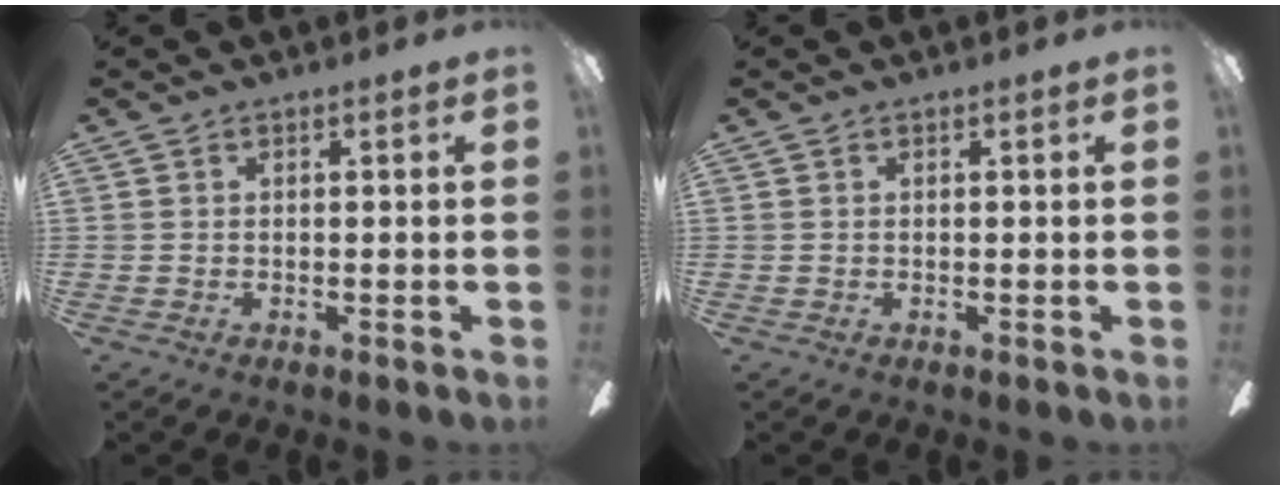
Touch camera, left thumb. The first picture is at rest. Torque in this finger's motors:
{"motor_torque": [0.02, 0.01, -0.13, 0.11, 0.00]}